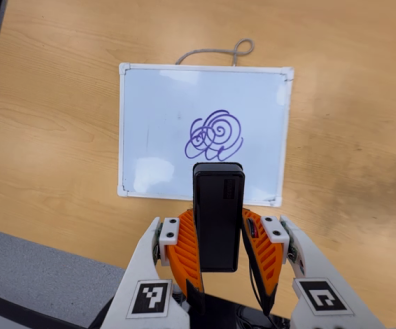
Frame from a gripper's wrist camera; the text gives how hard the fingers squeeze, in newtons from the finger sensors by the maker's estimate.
{"total": 4.7, "left": 3.2, "right": 6.2}